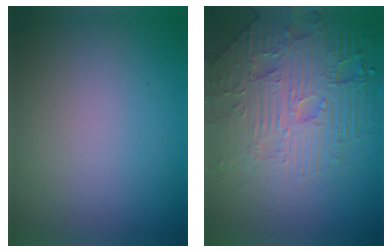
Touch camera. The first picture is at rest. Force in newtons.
{"total": 8.6, "press": 6.3, "slide": 5.9}